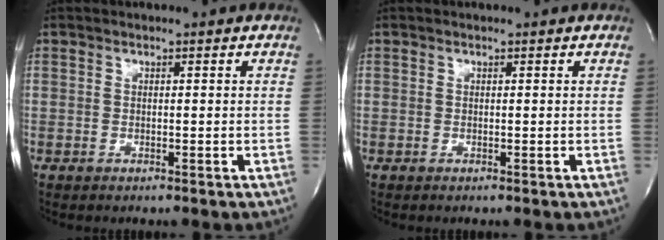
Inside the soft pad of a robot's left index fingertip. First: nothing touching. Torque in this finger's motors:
{"motor_torque": [-0.01, 0.01, -0.01, 0.00]}